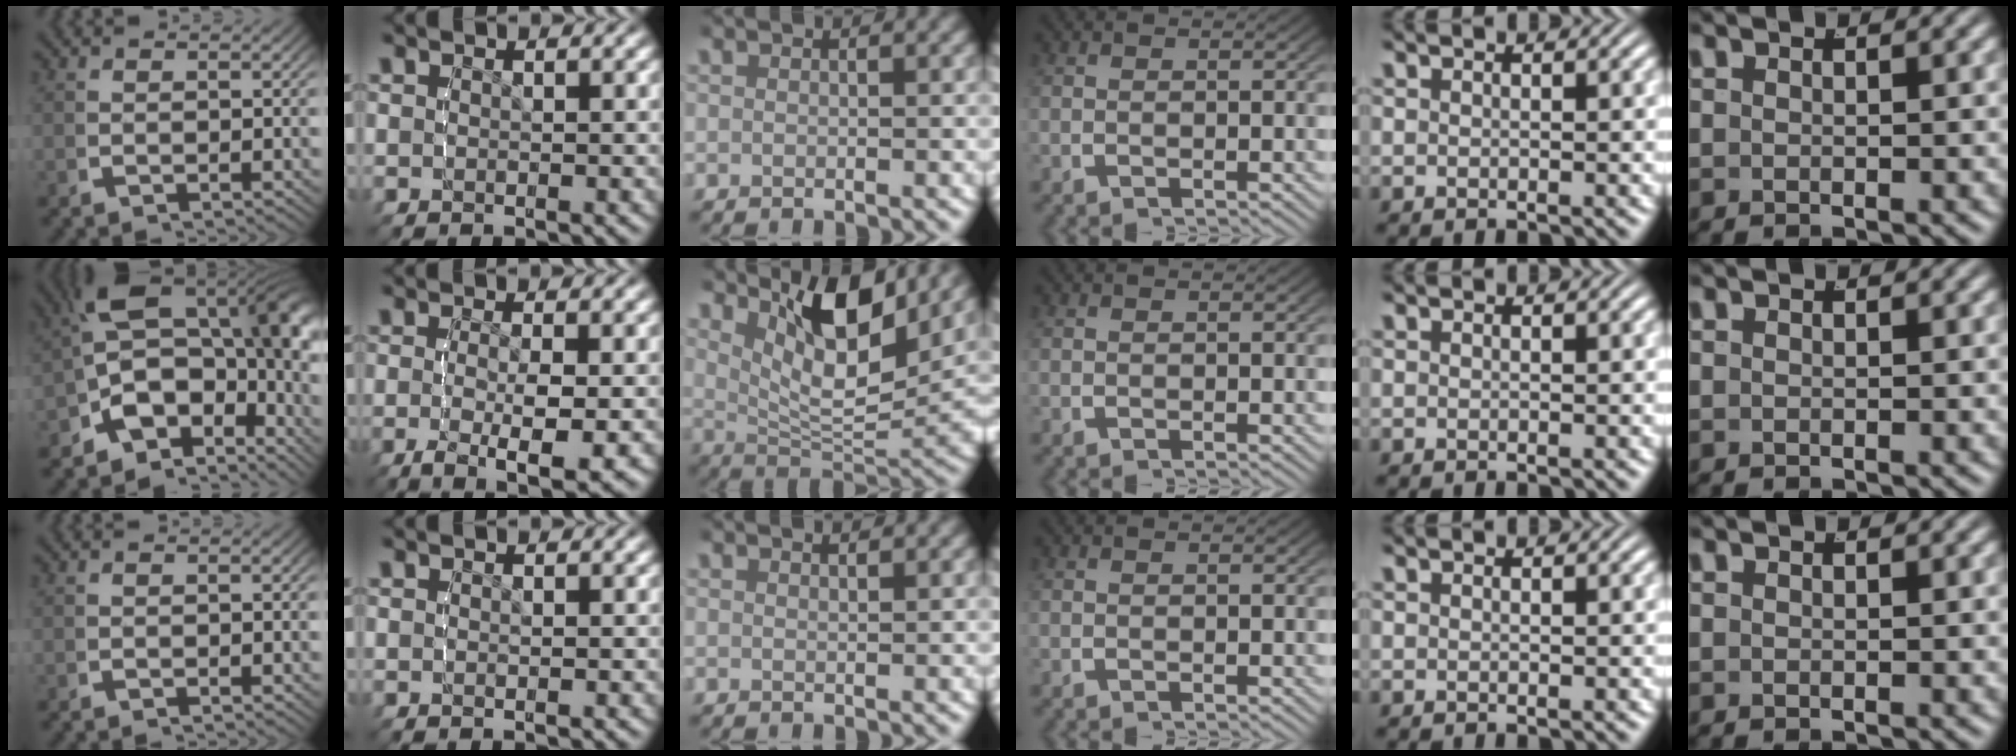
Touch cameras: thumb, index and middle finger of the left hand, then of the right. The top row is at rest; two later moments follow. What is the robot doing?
{"motion": "lift_and_place", "object": "stress ball aka squeeze ball"}